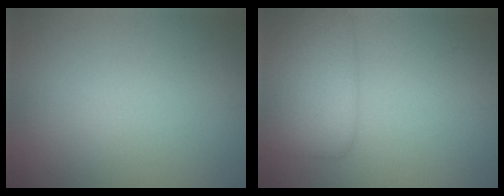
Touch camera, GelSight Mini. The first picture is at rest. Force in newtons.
{"total": 4.2, "press": 4.2, "slide": 0.1}